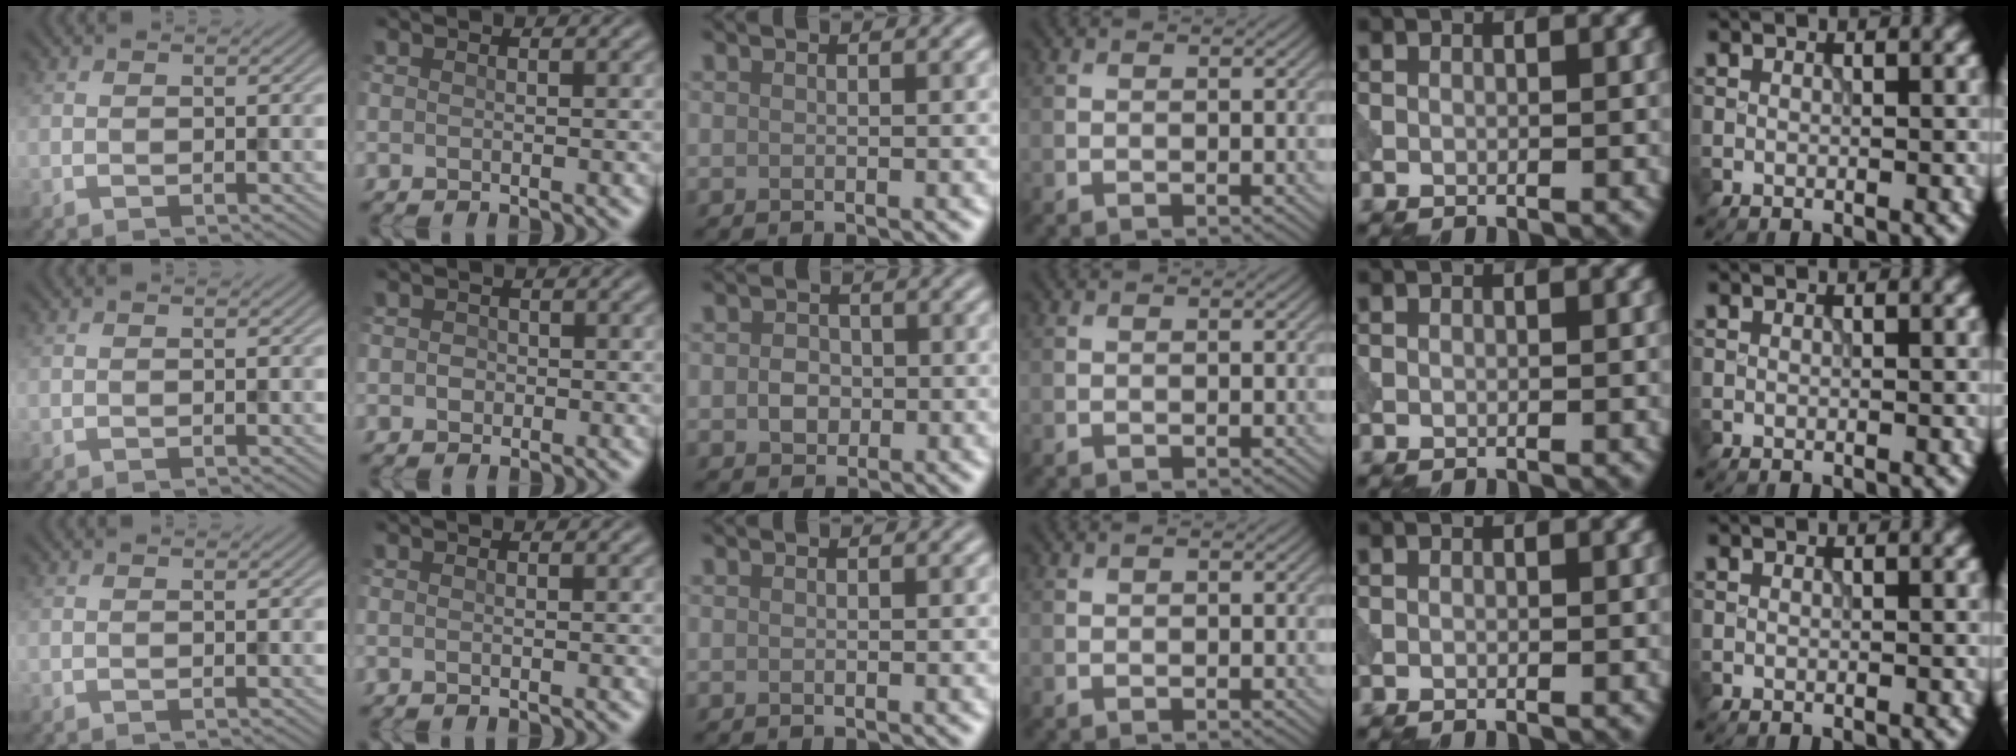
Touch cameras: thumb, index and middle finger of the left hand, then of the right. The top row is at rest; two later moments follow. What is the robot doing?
{"motion": "extract", "object": "peg toy"}